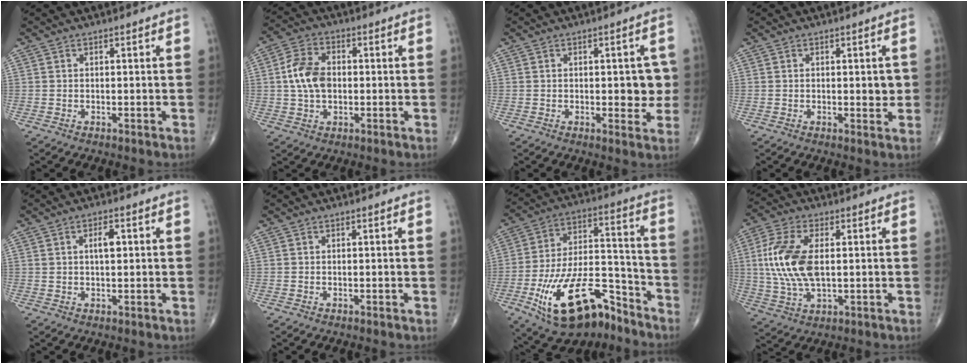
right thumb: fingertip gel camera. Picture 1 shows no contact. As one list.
[{"total": 8.3, "force": [0.2, 5.5, 6.2], "torque": [-0.112, 0.012, -0.002]}, {"total": 5.6, "force": [0.1, 2.6, 4.9], "torque": [-0.039, -0.004, 0.001]}, {"total": 2.6, "force": [0.2, 1.1, 2.4], "torque": [-0.023, -0.004, 0.003]}, {"total": 3.3, "force": [0.8, 1.4, 2.8], "torque": [-0.044, -0.001, 0.013]}, {"total": 0.0}, {"total": 21.9, "force": [-12.9, 10.1, 14.6], "torque": [-0.255, 0.081, -0.213]}, {"total": 13.1, "force": [1.2, 6.7, 11.2], "torque": [-0.246, 0.000, 0.025]}]